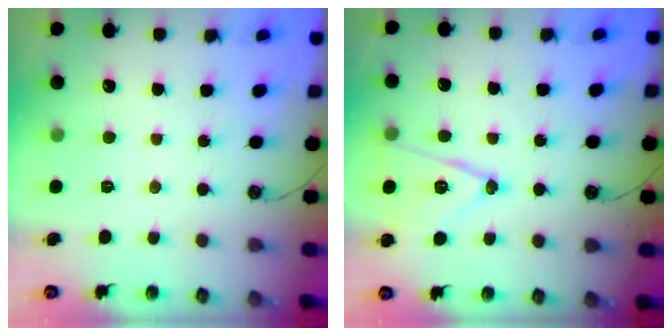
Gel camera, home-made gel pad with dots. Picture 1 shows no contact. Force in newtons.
{"total": 13.4, "press": 13.0, "slide": 3.3}